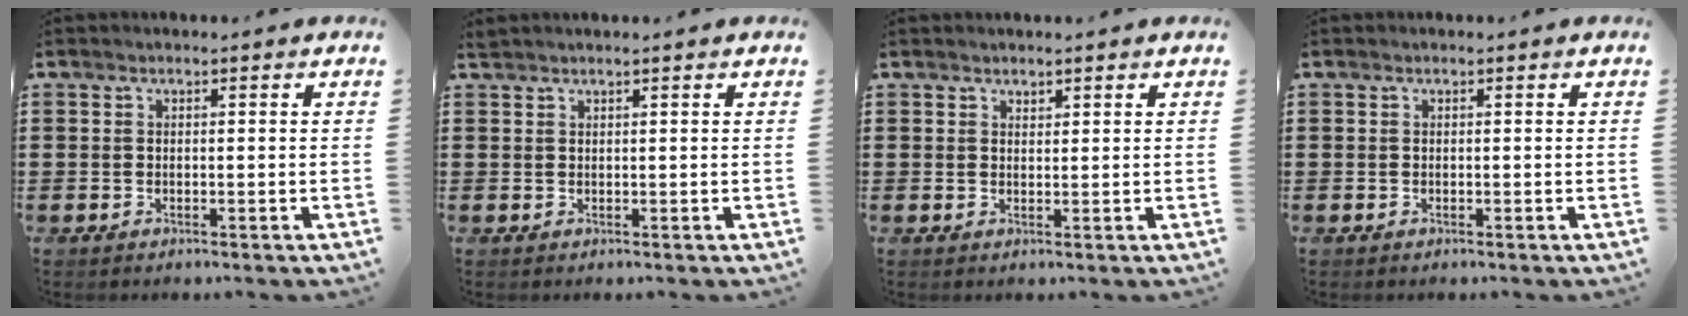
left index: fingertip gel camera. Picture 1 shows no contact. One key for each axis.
{"total": 0.8, "fx": 0.8, "fy": 0.0, "fz": 0.2, "tx": -0.007, "ty": 0.000, "tz": 0.015}
{"total": 1.2, "fx": 1.1, "fy": 0.4, "fz": 0.1, "tx": -0.003, "ty": 0.001, "tz": 0.022}
{"total": 0.0}